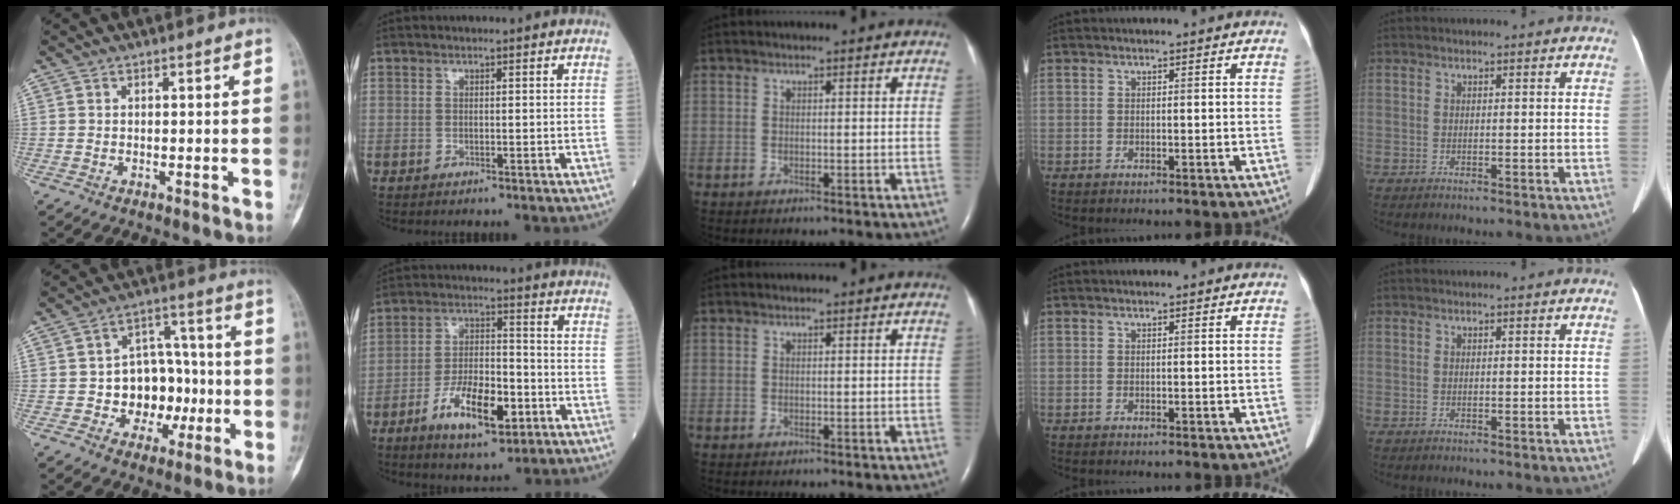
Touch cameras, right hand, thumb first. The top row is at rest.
{"thumb": {"total": 11.4, "force": [-1.9, 9.3, 6.3], "torque": [-0.030, 0.040, -0.024]}, "index": {"total": 11.0, "force": [-5.1, 3.9, 9.0], "torque": [-0.171, 0.002, -0.085]}}